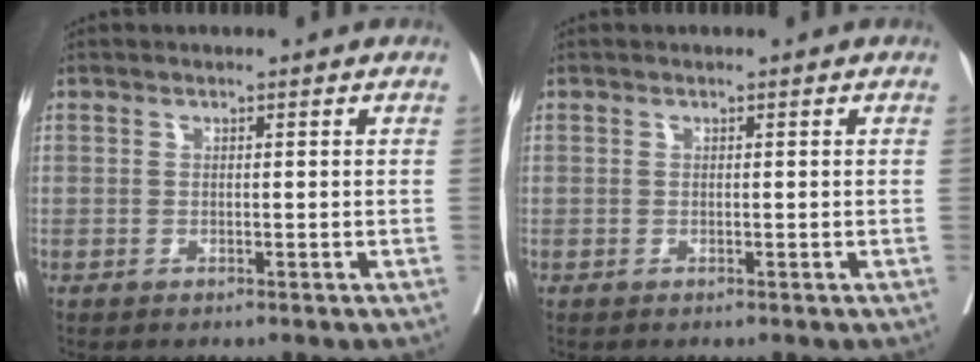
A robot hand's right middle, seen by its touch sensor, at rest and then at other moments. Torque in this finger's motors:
{"motor_torque": [0.00, 0.00, 0.00, 0.00]}